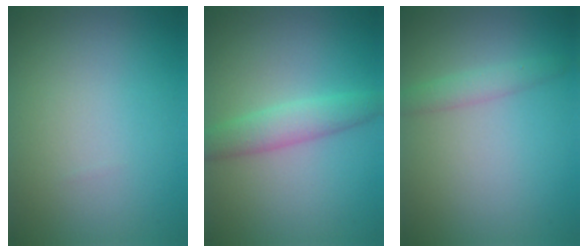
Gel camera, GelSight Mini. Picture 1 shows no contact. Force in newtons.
{"total": 2.9, "press": 2.9, "slide": 0.2}
{"total": 1.8, "press": 1.8, "slide": 0.0}